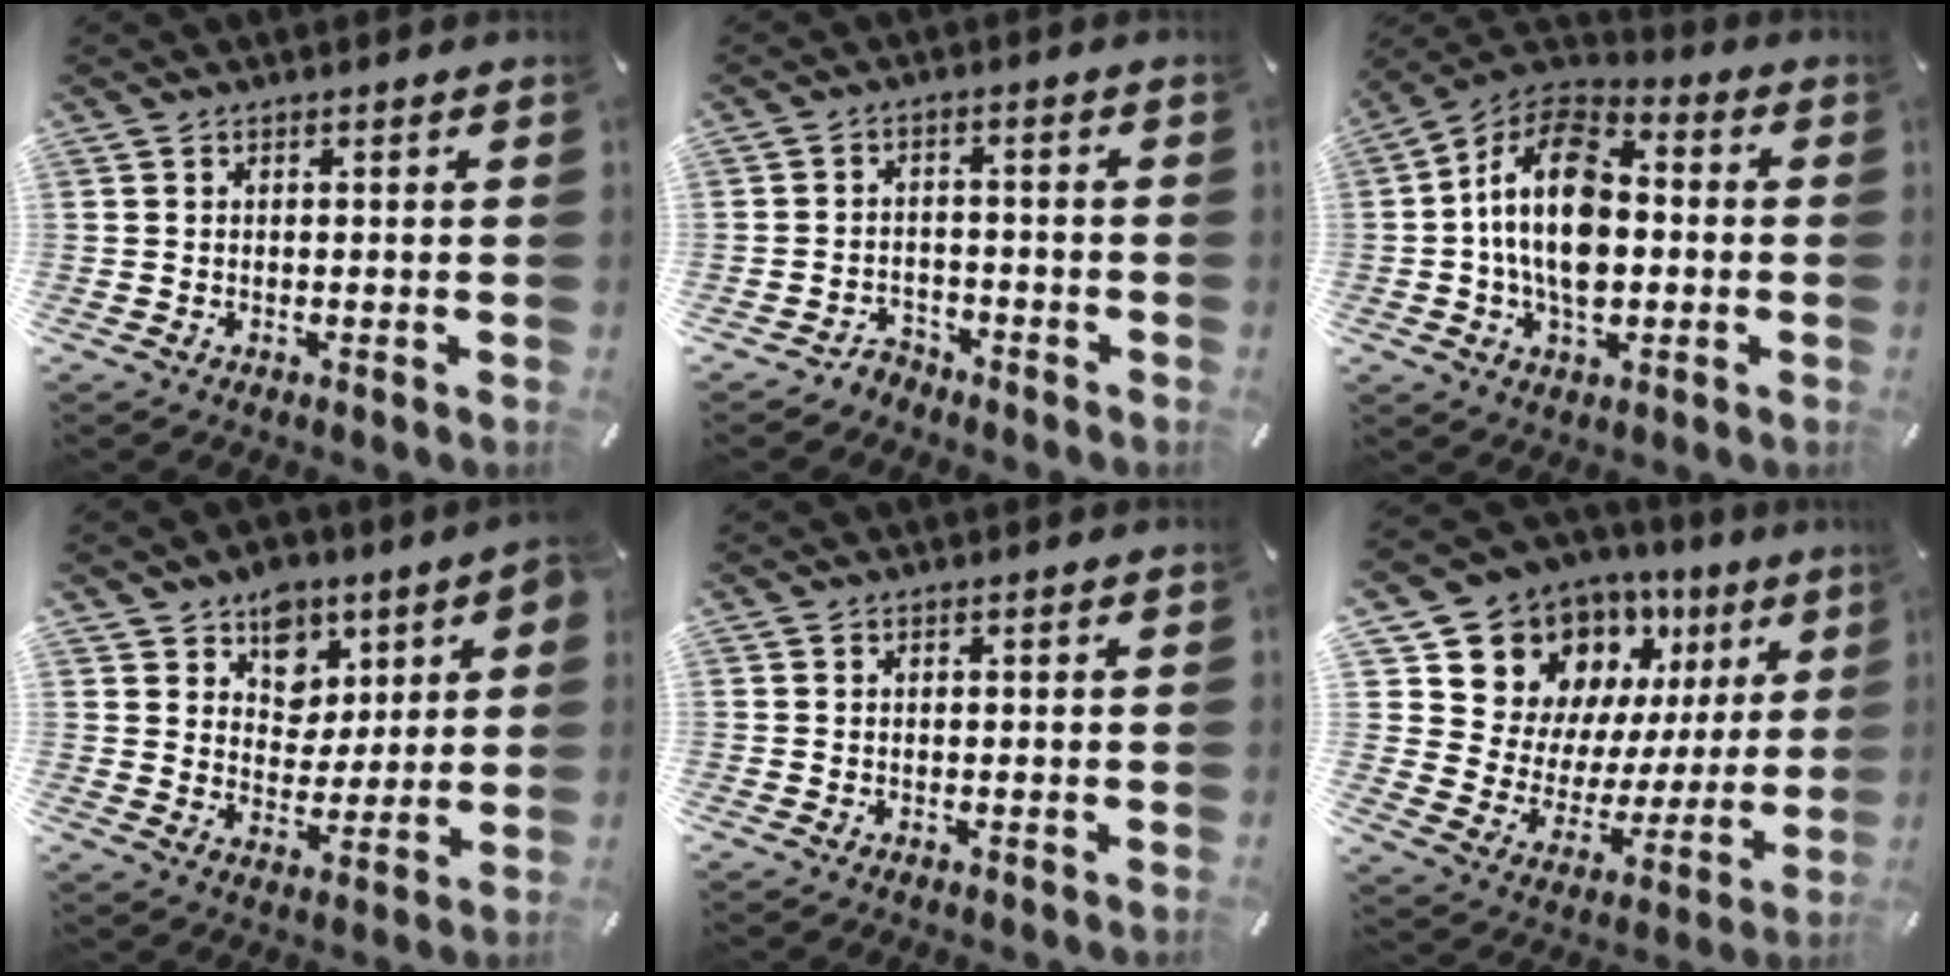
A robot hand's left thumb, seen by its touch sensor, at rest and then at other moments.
{"total": 3.7, "force": [-3.0, 2.1, 0.7], "torque": [-0.019, 0.014, -0.061]}
{"total": 16.8, "force": [-1.4, 10.7, 12.9], "torque": [-0.276, 0.009, -0.030]}
{"total": 9.5, "force": [5.4, 7.7, 1.6], "torque": [-0.023, -0.039, 0.100]}
{"total": 0.0}
{"total": 14.9, "force": [10.2, 10.3, 3.5], "torque": [-0.061, -0.097, 0.190]}